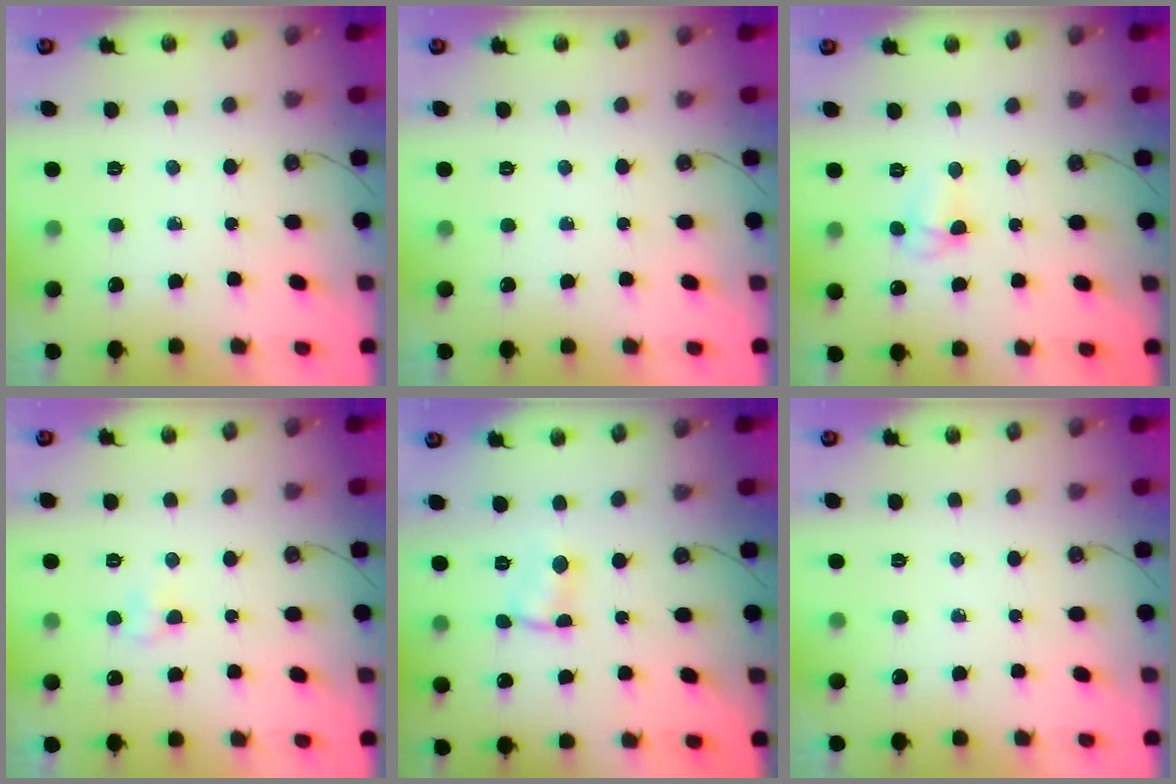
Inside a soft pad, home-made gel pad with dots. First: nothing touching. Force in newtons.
{"total": 0.0}
{"total": 5.5, "press": 5.4, "slide": 0.7}
{"total": 2.9, "press": 2.7, "slide": 0.9}
{"total": 1.4, "press": 1.4, "slide": 0.0}
{"total": 0.0}